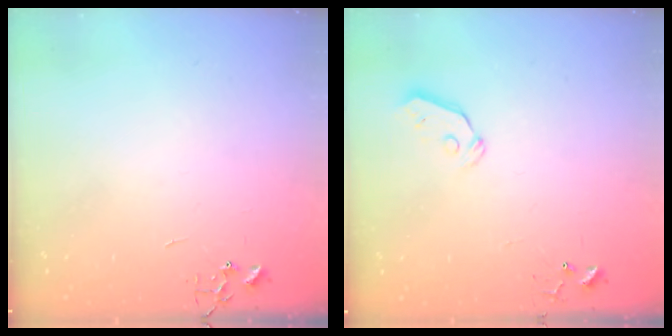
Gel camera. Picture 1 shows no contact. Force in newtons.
{"total": 4.9, "press": 4.8, "slide": 0.9}